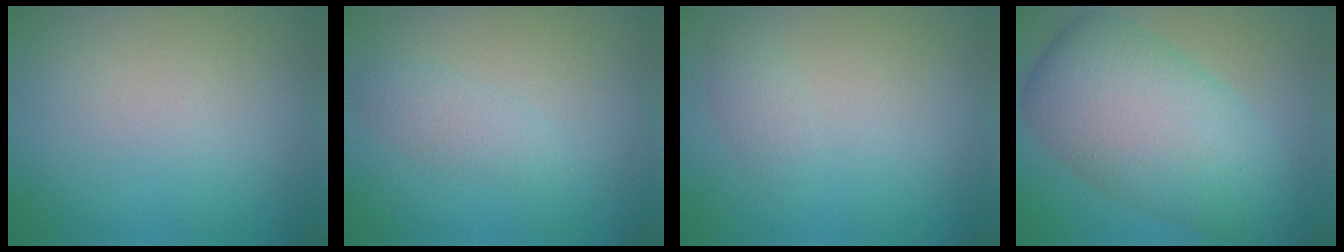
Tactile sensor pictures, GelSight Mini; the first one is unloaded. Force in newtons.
{"total": 1.7, "press": 1.7, "slide": 0.0}
{"total": 2.3, "press": 2.3, "slide": 0.2}
{"total": 9.6, "press": 9.6, "slide": 0.2}